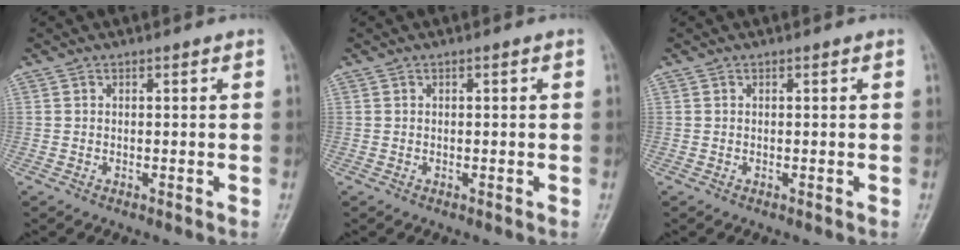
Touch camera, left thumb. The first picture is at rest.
{"total": 0.0}
{"total": 0.0}